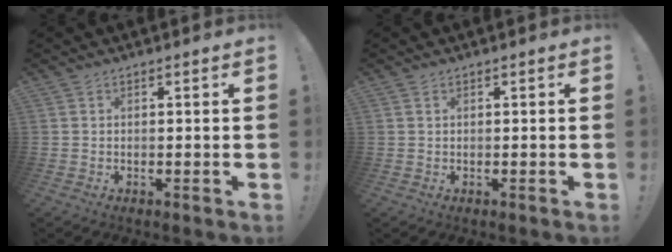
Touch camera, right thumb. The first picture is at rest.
{"total": 0.6, "force": [0.4, 0.3, 0.3], "torque": [0.000, -0.003, 0.006]}